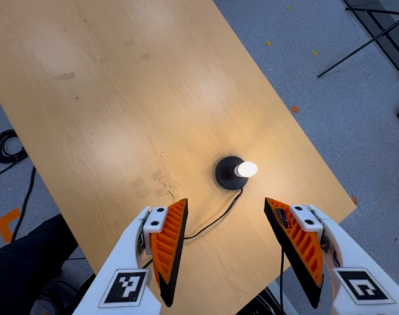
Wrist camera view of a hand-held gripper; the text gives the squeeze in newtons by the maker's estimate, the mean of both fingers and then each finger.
{"total": 0.0}